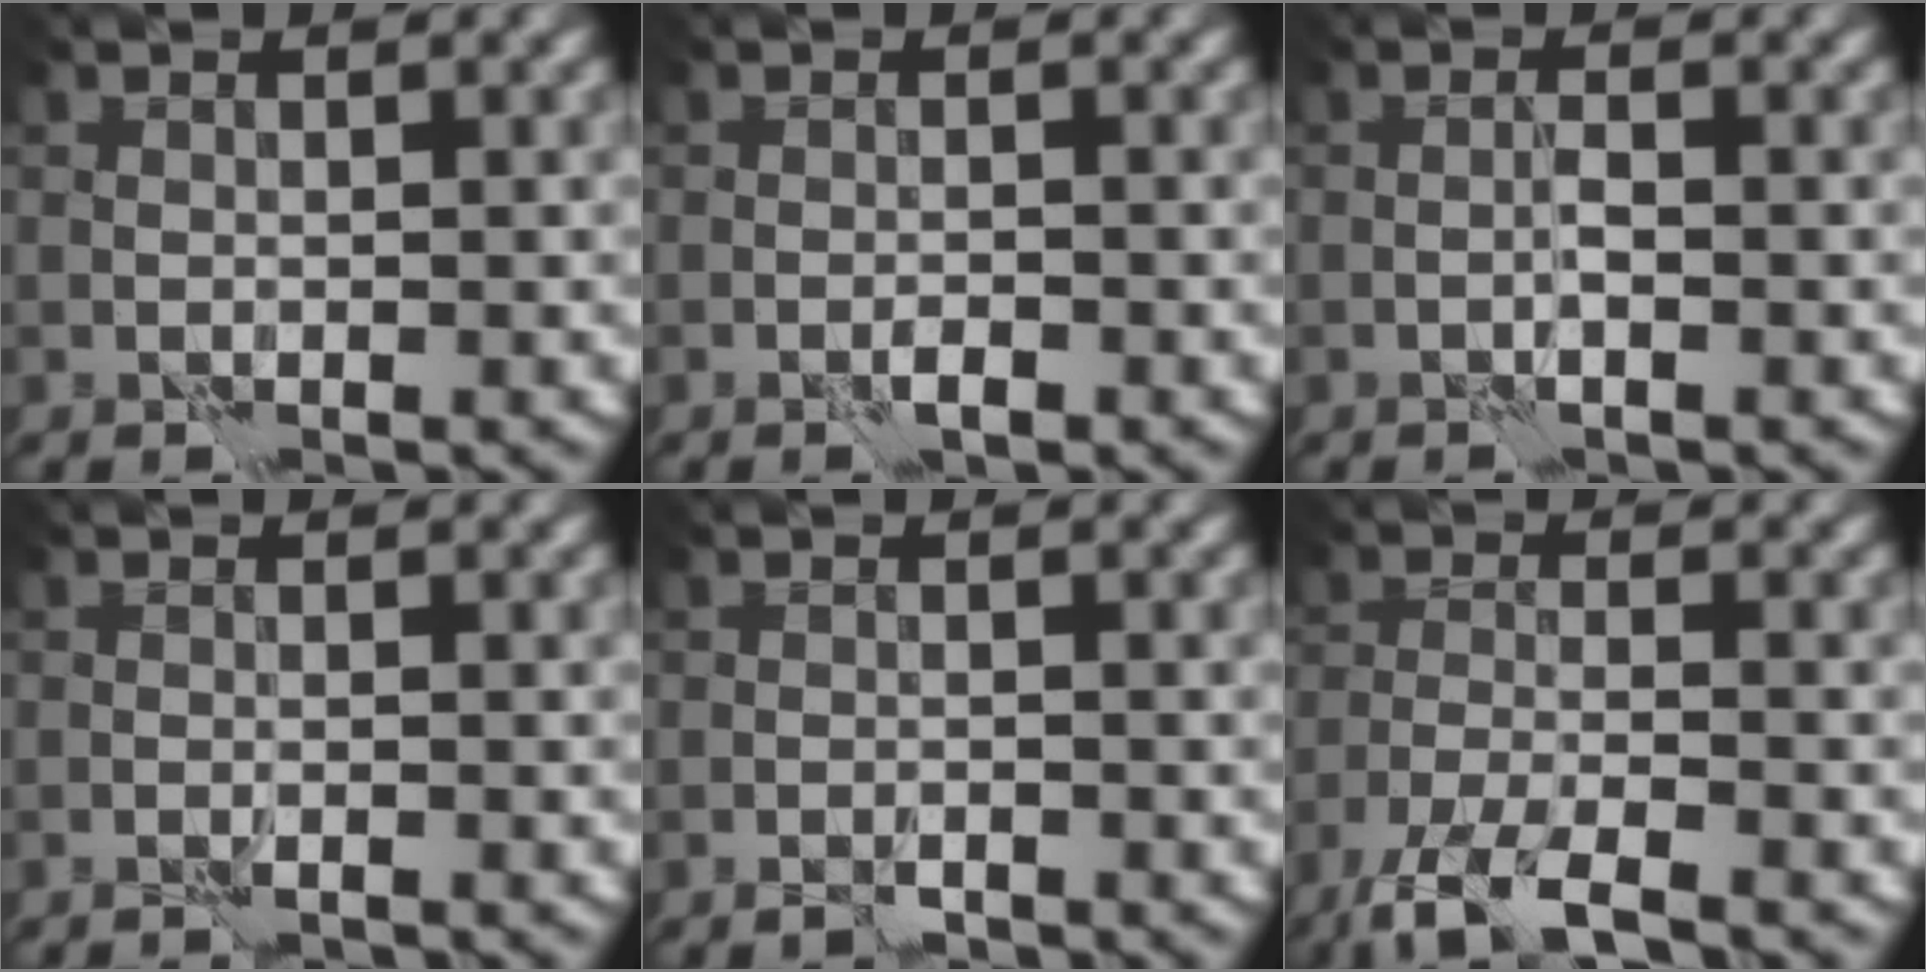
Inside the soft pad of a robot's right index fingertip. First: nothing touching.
{"total": 0.7, "force": [-0.4, 0.1, 0.6], "torque": [-0.011, 0.001, -0.007]}
{"total": 0.7, "force": [-0.1, -0.2, 0.7], "torque": [-0.013, 0.003, -0.003]}
{"total": 0.7, "force": [-0.6, -0.3, 0.3], "torque": [-0.009, 0.000, -0.013]}
{"total": 0.9, "force": [-0.8, 0.2, 0.5], "torque": [-0.007, 0.001, -0.015]}
{"total": 6.2, "force": [-4.7, 1.1, 3.8], "torque": [-0.072, -0.011, -0.093]}